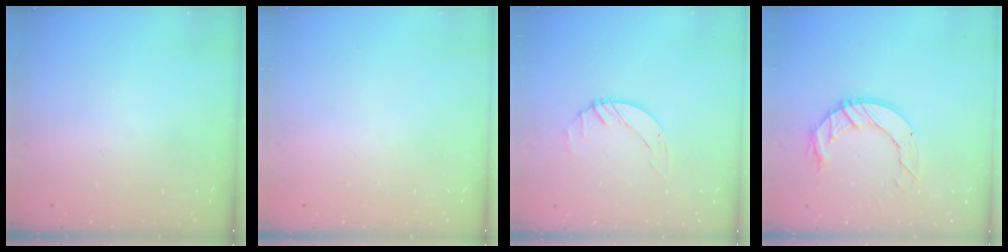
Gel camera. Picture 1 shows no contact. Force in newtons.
{"total": 0.0}
{"total": 1.4, "press": 1.4, "slide": 0.2}
{"total": 11.0, "press": 11.0, "slide": 1.2}